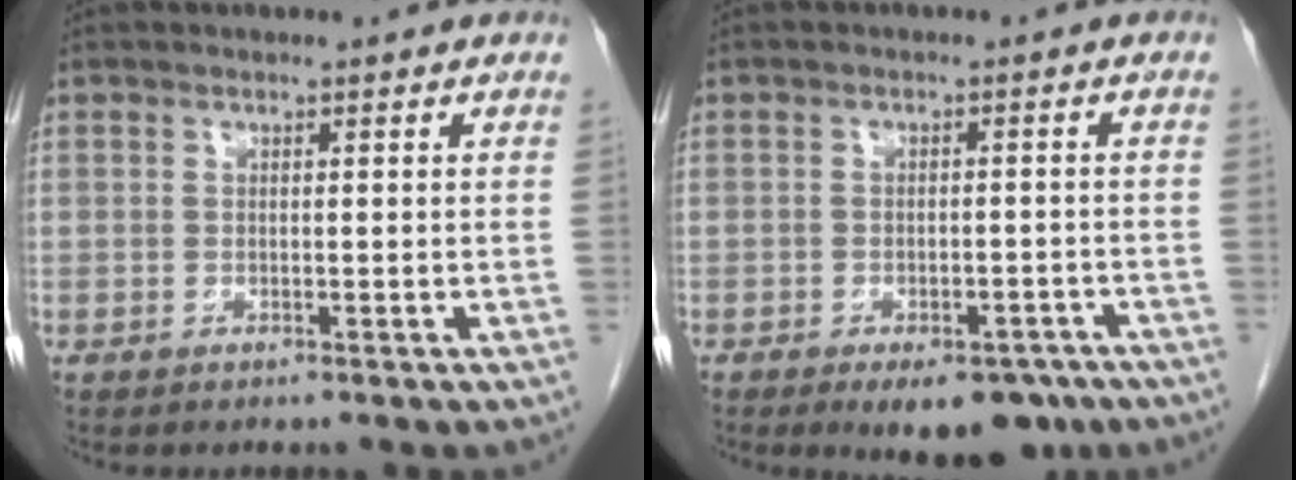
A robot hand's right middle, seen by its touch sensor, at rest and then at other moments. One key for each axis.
{"total": 7.7, "fx": -5.5, "fy": 2.8, "fz": 4.6, "tx": -0.057, "ty": -0.004, "tz": -0.078}